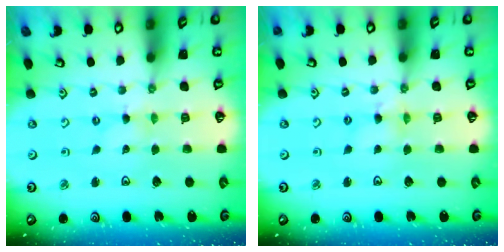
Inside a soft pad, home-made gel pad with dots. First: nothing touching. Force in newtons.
{"total": 2.9, "press": 2.9, "slide": 0.3}